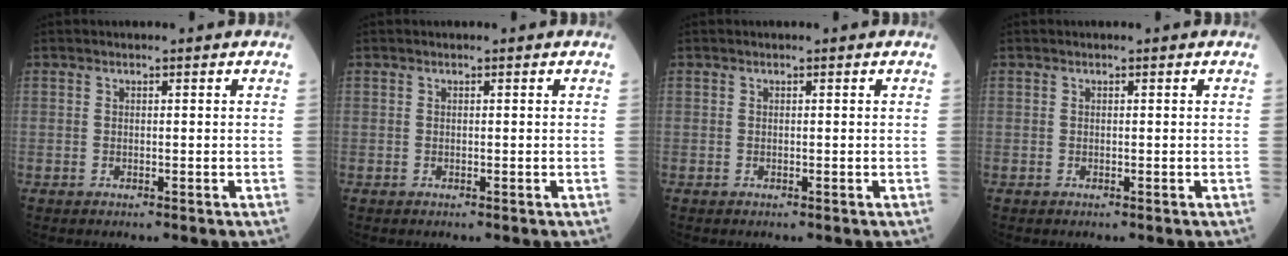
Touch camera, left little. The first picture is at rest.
{"total": 0.0}
{"total": 0.0}
{"total": 0.0}